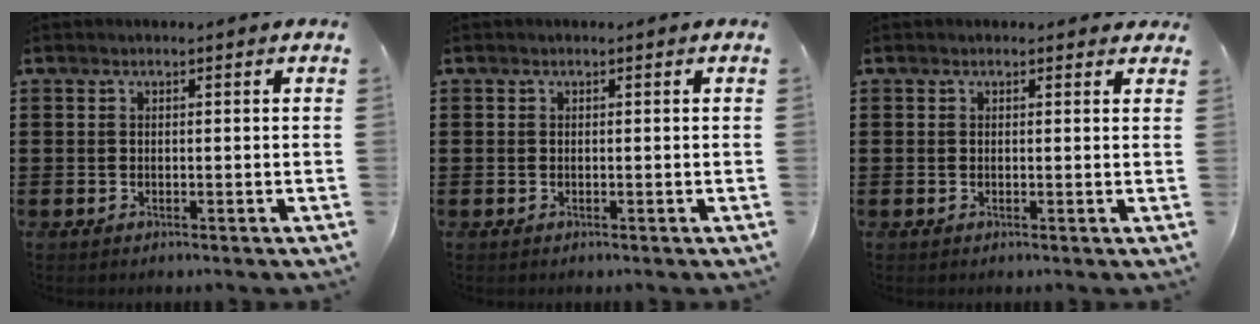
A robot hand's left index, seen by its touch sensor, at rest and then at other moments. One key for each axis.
{"total": 0.0}
{"total": 0.7, "fx": 0.5, "fy": 0.4, "fz": 0.3, "tx": -0.006, "ty": 0.005, "tz": 0.009}